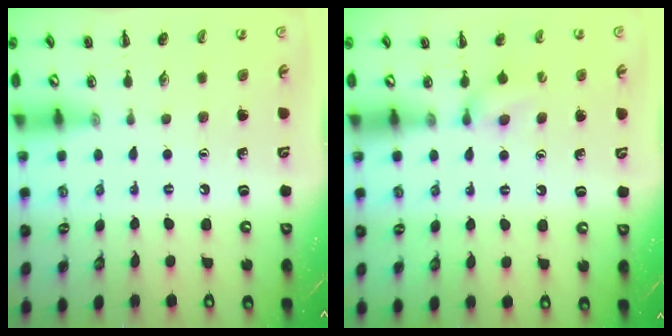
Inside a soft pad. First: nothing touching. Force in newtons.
{"total": 5.5, "press": 5.3, "slide": 1.7}